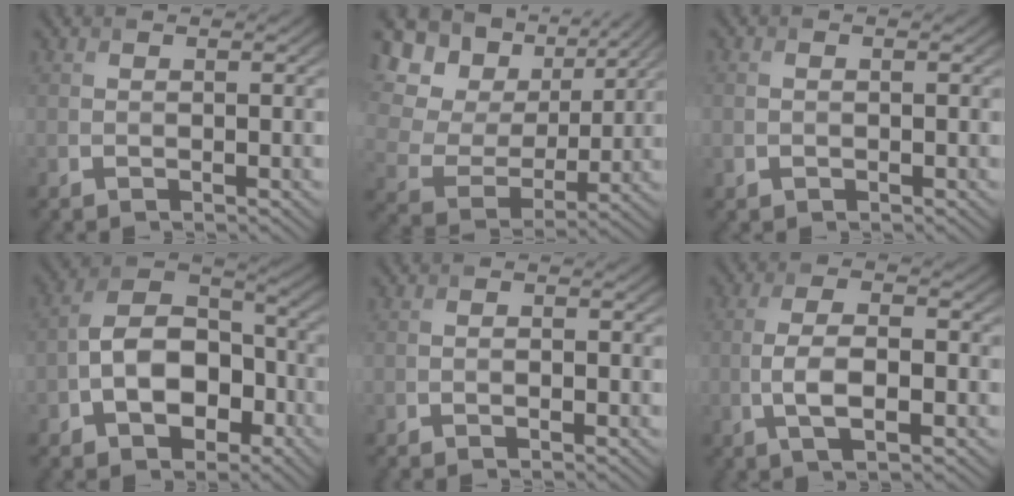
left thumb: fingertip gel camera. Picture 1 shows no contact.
{"total": 15.2, "force": [6.4, 11.1, 8.1], "torque": [-0.244, 0.039, 0.135]}
{"total": 1.0, "force": [-0.3, 1.0, 0.2], "torque": [-0.004, -0.006, -0.007]}
{"total": 10.3, "force": [-3.6, 6.5, 7.1], "torque": [-0.133, 0.001, -0.078]}
{"total": 0.9, "force": [-0.7, 0.1, 0.6], "torque": [-0.011, 0.000, -0.014]}
{"total": 5.7, "force": [-1.8, 1.8, 5.0], "torque": [-0.107, 0.002, -0.038]}